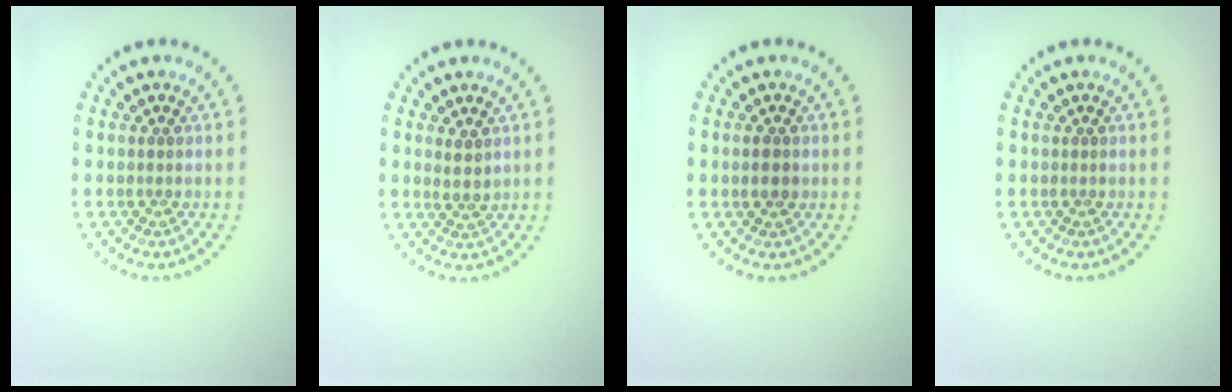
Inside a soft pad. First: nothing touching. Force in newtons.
{"total": 1.4, "press": 1.1, "slide": 0.9}
{"total": 2.0, "press": 2.0, "slide": 0.0}
{"total": 0.0}